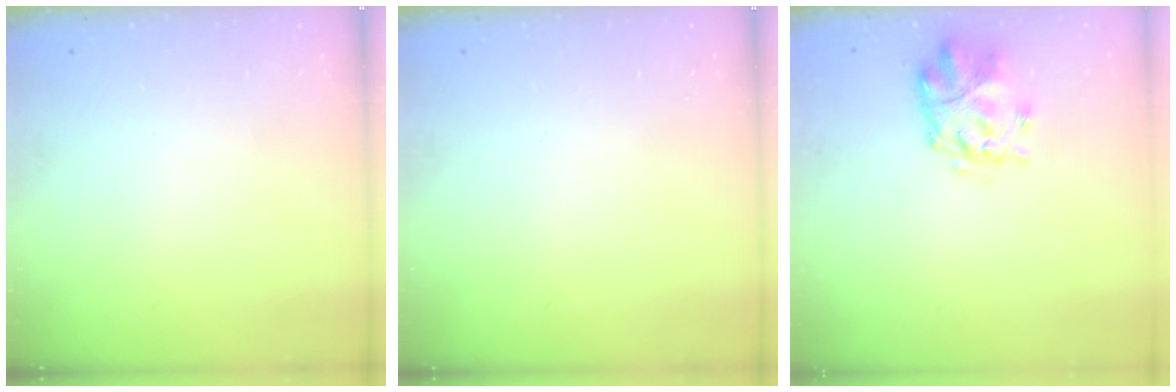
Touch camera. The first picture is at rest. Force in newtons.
{"total": 0.0}
{"total": 3.8, "press": 3.4, "slide": 1.7}